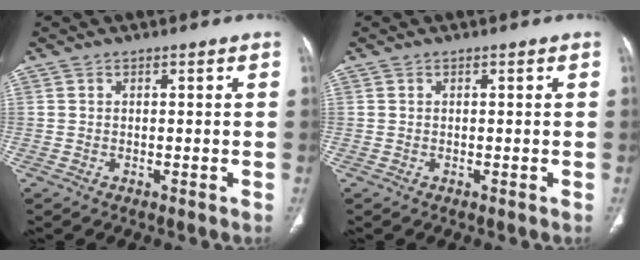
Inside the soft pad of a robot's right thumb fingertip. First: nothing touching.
{"total": 0.0}